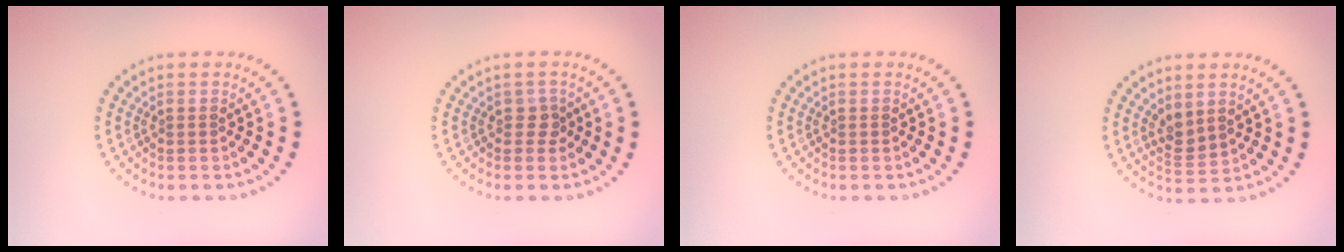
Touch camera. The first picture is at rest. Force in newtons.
{"total": 1.2, "press": 1.0, "slide": 0.6}
{"total": 0.0}
{"total": 1.9, "press": 1.6, "slide": 1.1}